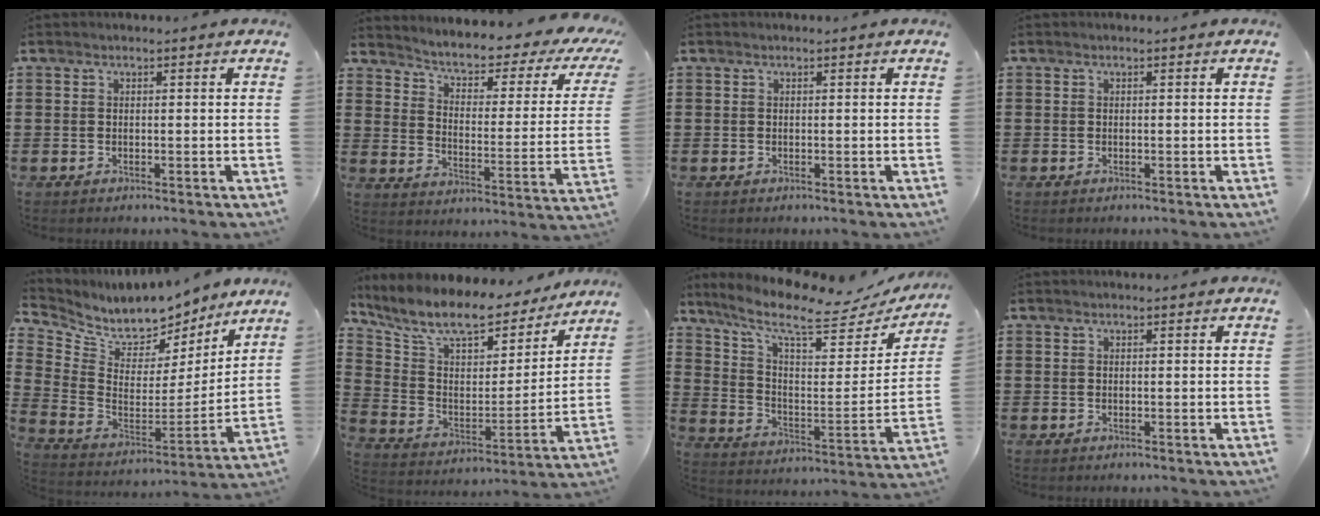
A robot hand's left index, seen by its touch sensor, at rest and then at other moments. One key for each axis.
{"total": 3.8, "fx": 2.6, "fy": 0.9, "fz": 2.7, "tx": -0.068, "ty": -0.027, "tz": 0.032}
{"total": 0.0}
{"total": 0.0}
{"total": 8.4, "fx": 7.8, "fy": 2.9, "fz": 1.5, "tx": -0.070, "ty": -0.062, "tz": 0.137}
{"total": 9.8, "fx": 8.6, "fy": 2.8, "fz": 3.7, "tx": -0.109, "ty": -0.057, "tz": 0.148}
{"total": 10.3, "fx": 7.8, "fy": 2.6, "fz": 6.1, "tx": -0.137, "ty": -0.048, "tz": 0.128}
{"total": 0.0}